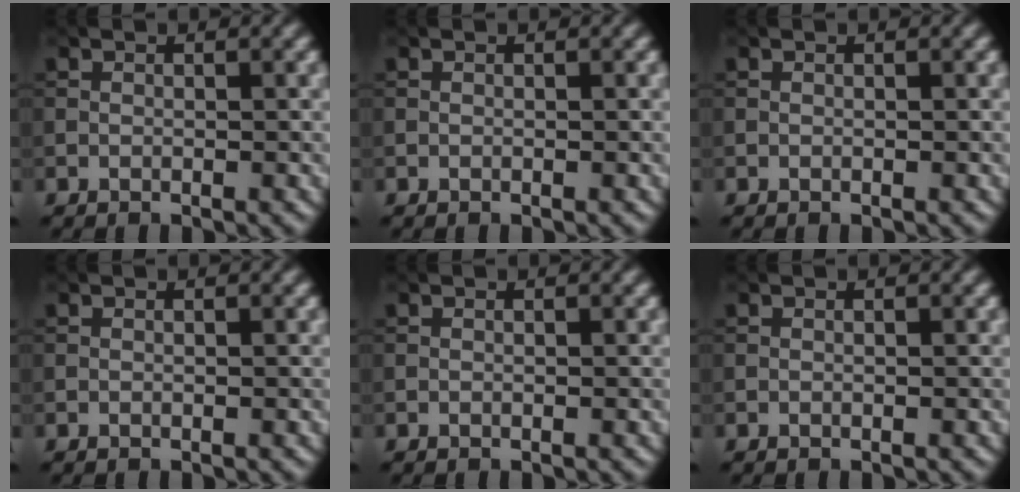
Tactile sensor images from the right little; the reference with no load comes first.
{"total": 0.0}
{"total": 0.0}
{"total": 0.0}
{"total": 0.0}
{"total": 0.0}